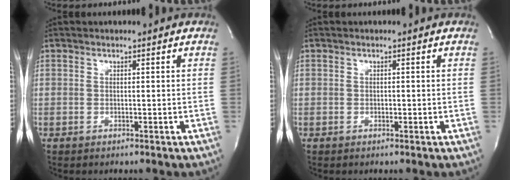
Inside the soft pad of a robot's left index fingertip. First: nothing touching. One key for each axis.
{"total": 0.9, "fx": -0.8, "fy": 0.2, "fz": 0.0, "tx": 0.002, "ty": -0.008, "tz": -0.014}